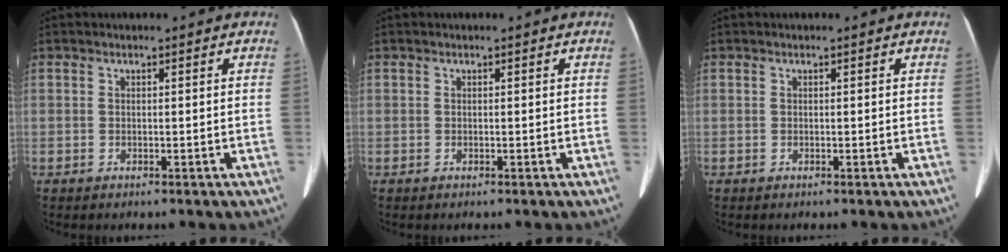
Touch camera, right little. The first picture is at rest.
{"total": 0.0}
{"total": 0.0}